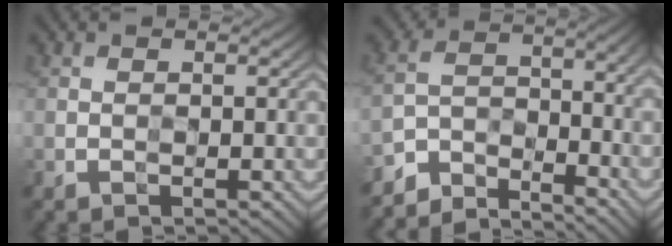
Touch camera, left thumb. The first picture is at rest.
{"total": 6.8, "force": [-6.2, 2.0, 1.9], "torque": [-0.039, -0.006, -0.128]}